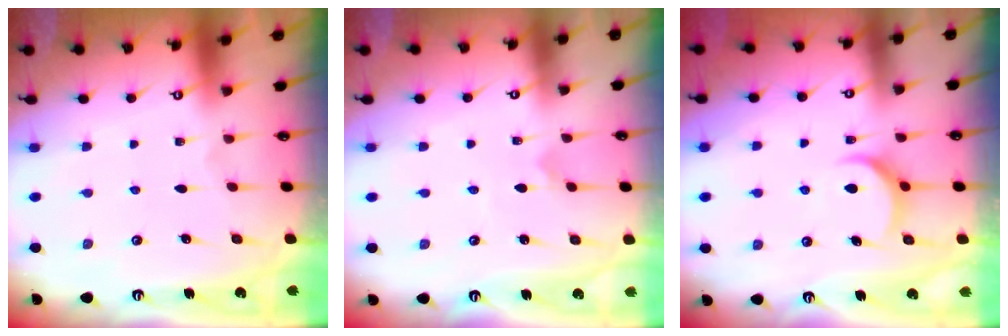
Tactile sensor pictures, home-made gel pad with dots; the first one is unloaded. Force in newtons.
{"total": 1.6, "press": 1.6, "slide": 0.0}
{"total": 7.3, "press": 7.3, "slide": 0.7}